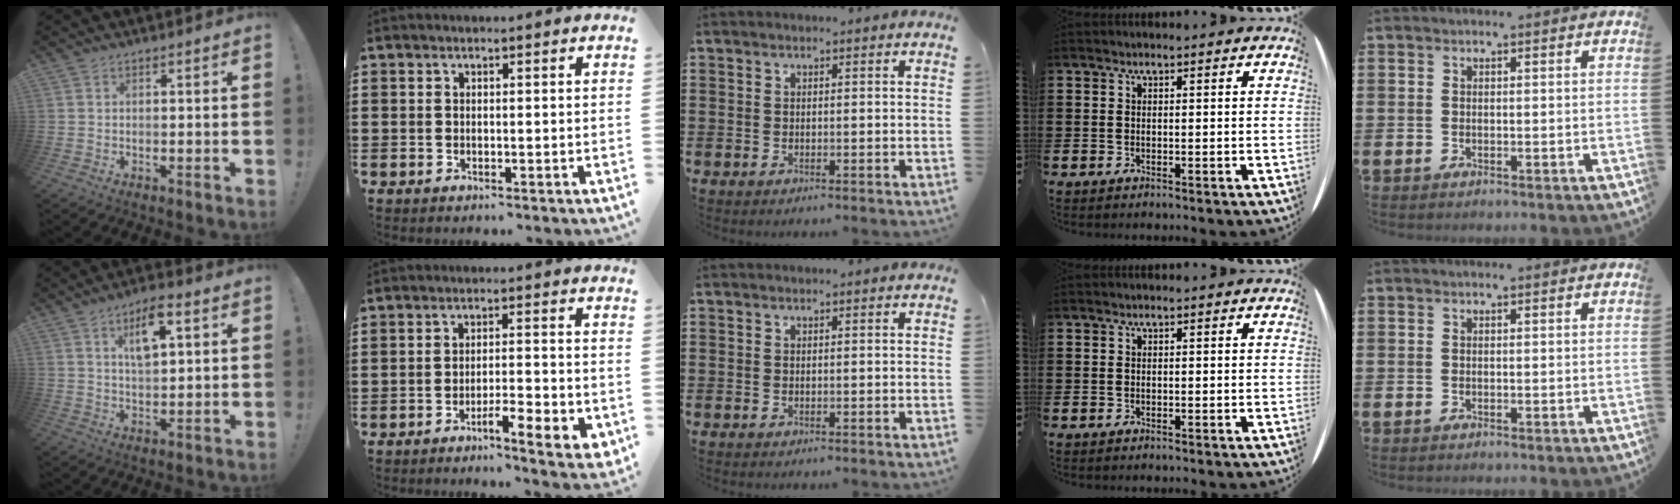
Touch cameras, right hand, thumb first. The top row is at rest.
{"thumb": {"total": 8.9, "force": [3.8, 3.5, 7.2], "torque": [-0.106, -0.008, 0.061]}, "index": {"total": 5.4, "force": [-3.4, 0.8, 4.1], "torque": [-0.066, -0.004, -0.057]}}